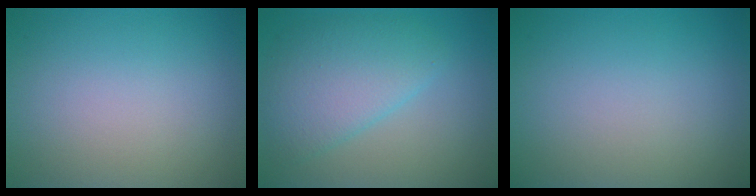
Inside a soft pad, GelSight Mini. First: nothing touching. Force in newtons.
{"total": 4.9, "press": 4.9, "slide": 0.1}
{"total": 0.0}